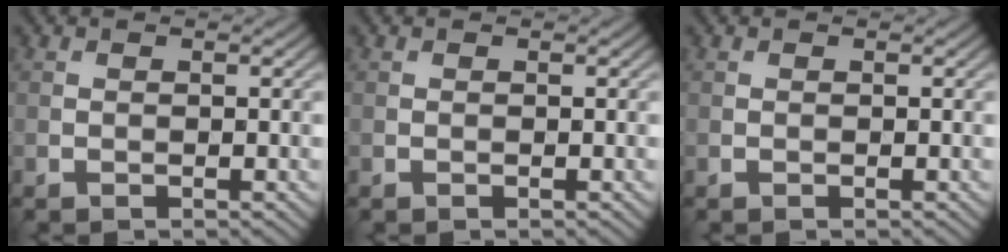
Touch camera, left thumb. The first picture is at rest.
{"total": 0.0}
{"total": 0.0}